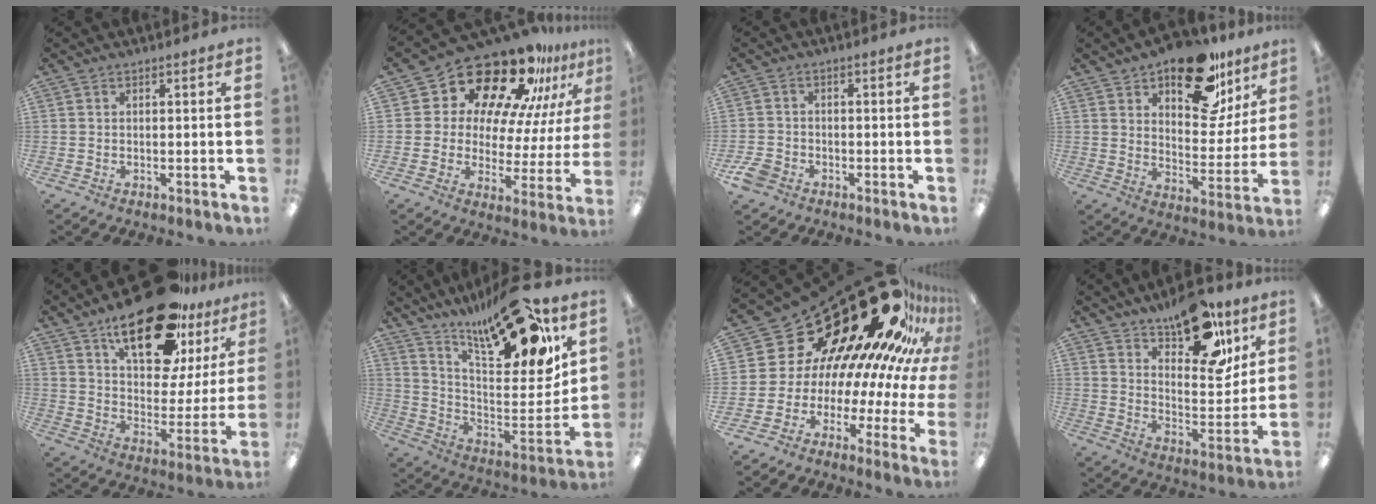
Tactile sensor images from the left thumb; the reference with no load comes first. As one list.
[{"total": 20.5, "force": [16.2, 9.1, 8.8], "torque": [-0.148, -0.128, 0.276]}, {"total": 4.4, "force": [-3.1, 2.8, 1.4], "torque": [-0.036, 0.009, -0.060]}, {"total": 21.1, "force": [14.1, 10.3, 11.8], "torque": [-0.159, -0.084, 0.233]}, {"total": 24.4, "force": [16.3, 10.4, 14.9], "torque": [-0.223, -0.097, 0.273]}, {"total": 22.8, "force": [17.1, 6.3, 13.7], "torque": [-0.195, -0.121, 0.279]}, {"total": 30.5, "force": [20.2, 13.9, 18.2], "torque": [-0.252, -0.201, 0.398]}, {"total": 18.3, "force": [13.0, 8.2, 9.9], "torque": [-0.136, -0.079, 0.219]}]